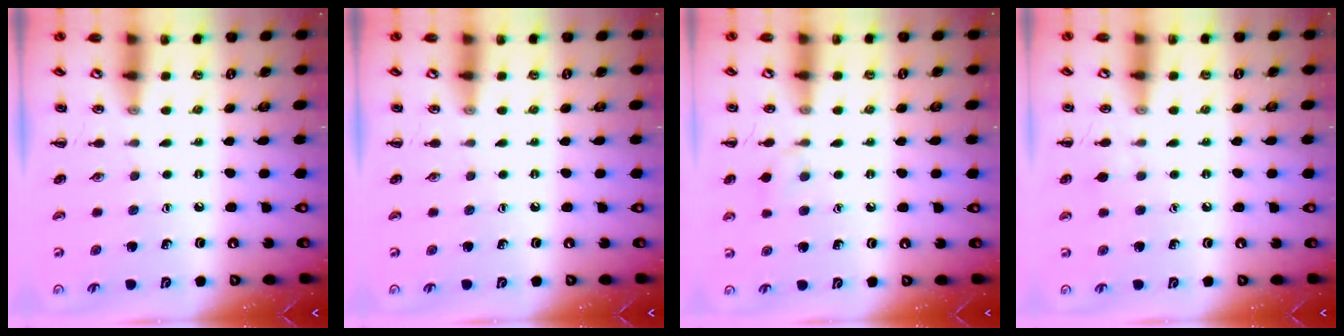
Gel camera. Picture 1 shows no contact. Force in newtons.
{"total": 0.0}
{"total": 6.2, "press": 6.0, "slide": 1.8}
{"total": 3.9, "press": 3.6, "slide": 1.6}